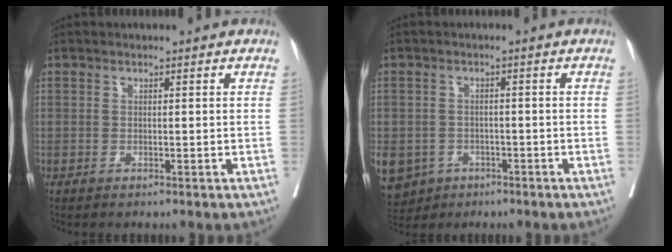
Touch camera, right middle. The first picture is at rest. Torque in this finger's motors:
{"motor_torque": [1.09, -1.05, 0.72, 0.15]}